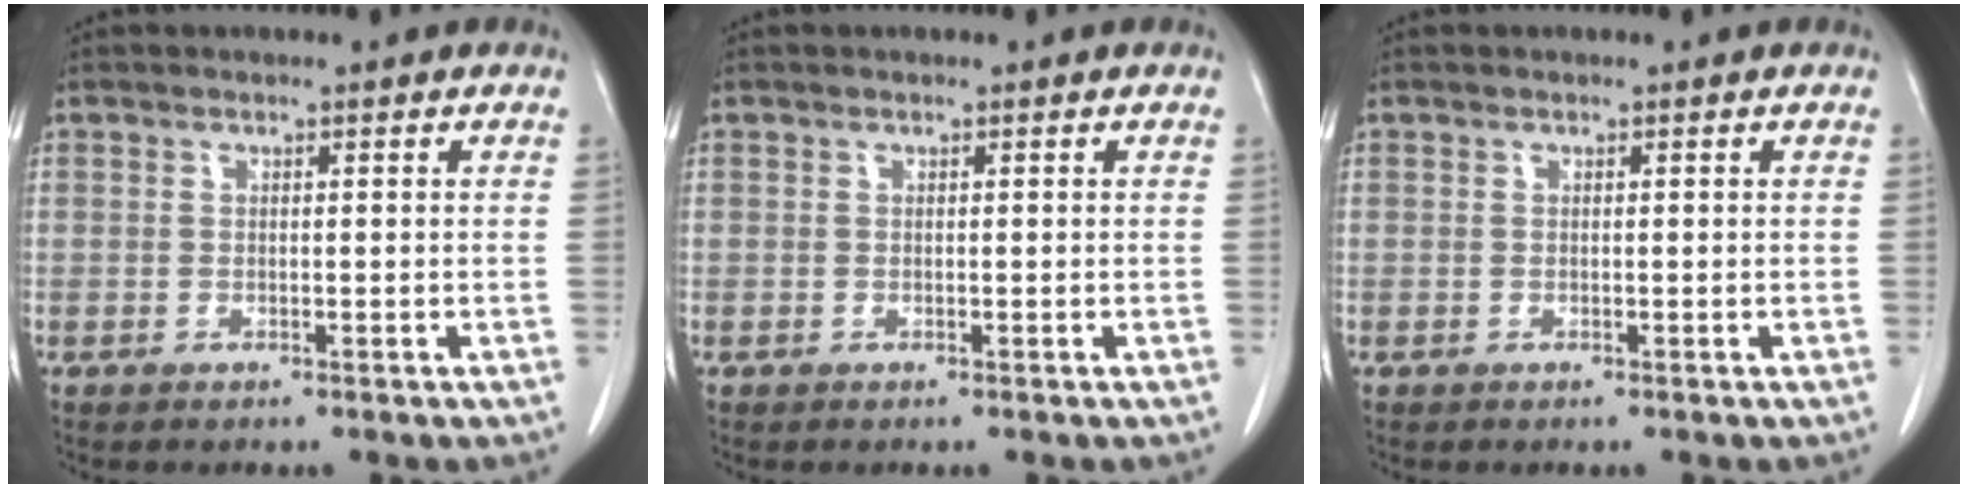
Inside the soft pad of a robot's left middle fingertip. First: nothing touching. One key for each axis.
{"total": 0.0}
{"total": 0.0}